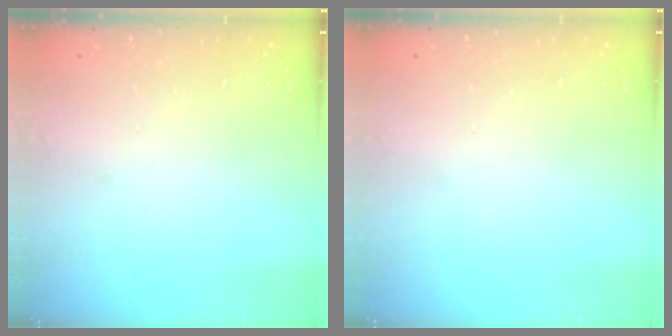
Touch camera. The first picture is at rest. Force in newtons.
{"total": 0.0}